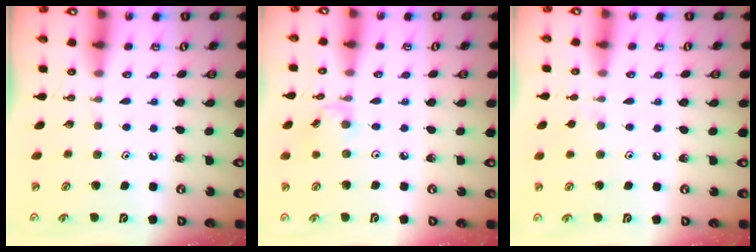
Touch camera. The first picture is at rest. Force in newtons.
{"total": 3.7, "press": 3.7, "slide": 0.5}
{"total": 3.1, "press": 3.0, "slide": 0.5}